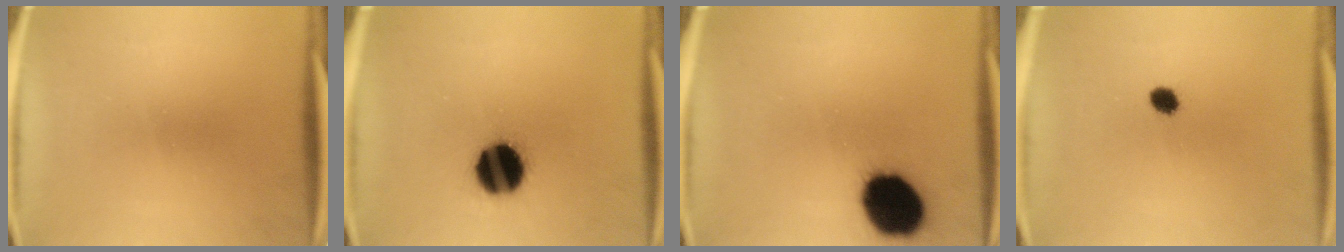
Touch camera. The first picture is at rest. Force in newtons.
{"total": 15.2}
{"total": 17.9}
{"total": 2.8}